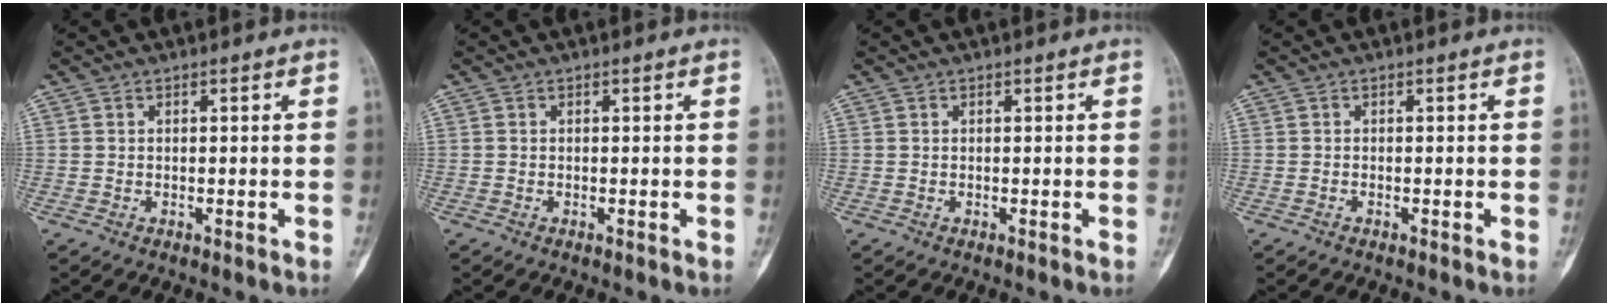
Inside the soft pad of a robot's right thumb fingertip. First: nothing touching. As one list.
[{"total": 0.0}, {"total": 0.0}, {"total": 0.0}]